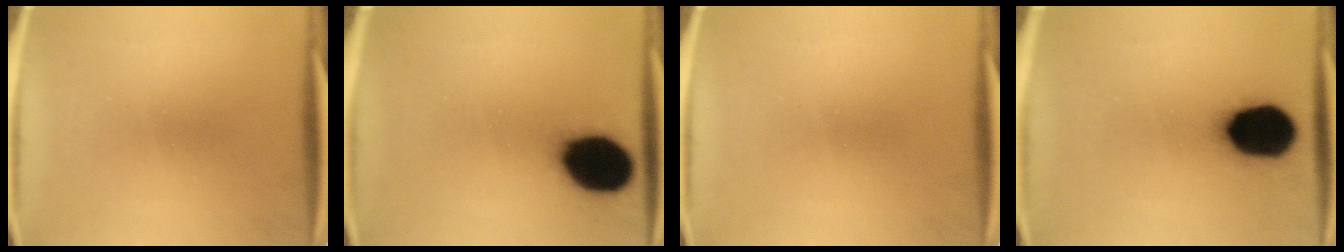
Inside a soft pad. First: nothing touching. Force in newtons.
{"total": 18.3}
{"total": 0.0}
{"total": 18.7}